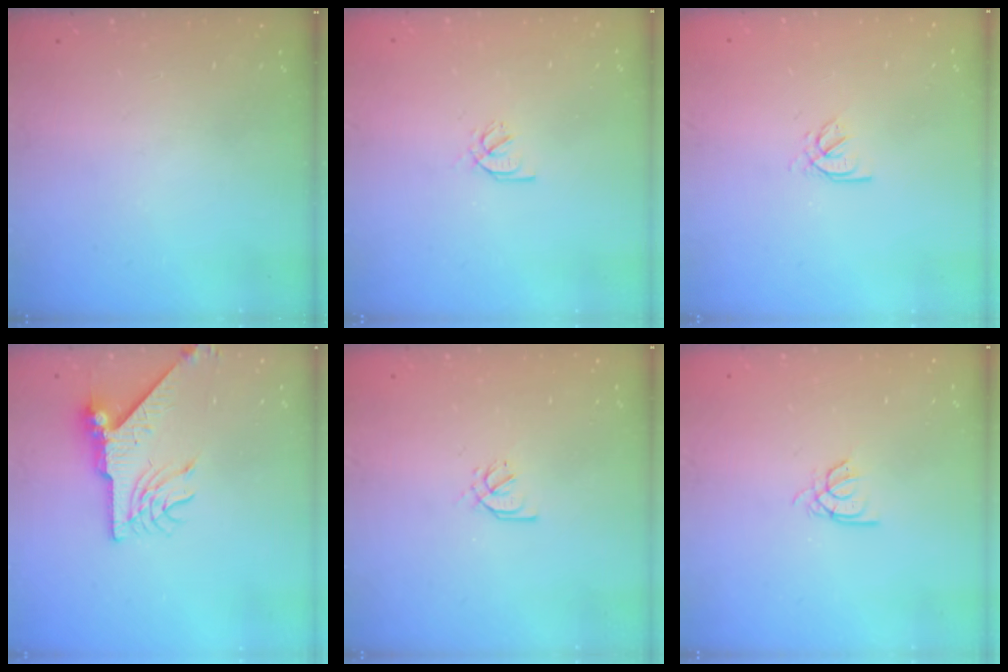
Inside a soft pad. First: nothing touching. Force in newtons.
{"total": 2.1, "press": 2.1, "slide": 0.2}
{"total": 2.2, "press": 2.2, "slide": 0.4}
{"total": 8.5, "press": 8.4, "slide": 1.0}
{"total": 2.6, "press": 2.5, "slide": 0.7}
{"total": 2.4, "press": 2.4, "slide": 0.4}